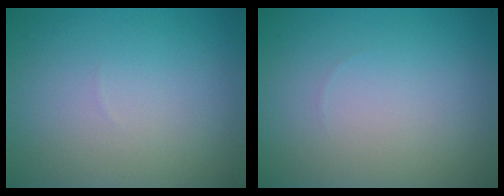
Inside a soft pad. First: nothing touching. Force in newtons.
{"total": 0.0}